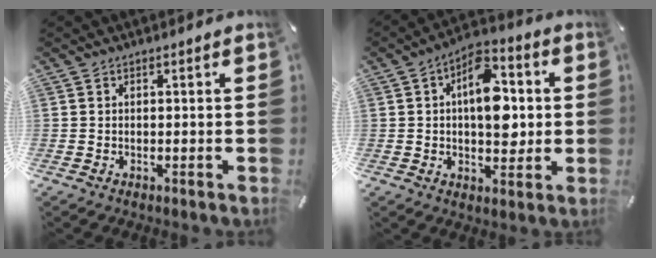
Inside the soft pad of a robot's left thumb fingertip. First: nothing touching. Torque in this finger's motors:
{"motor_torque": [1.91, 2.08, 1.02, -0.88, 0.40]}